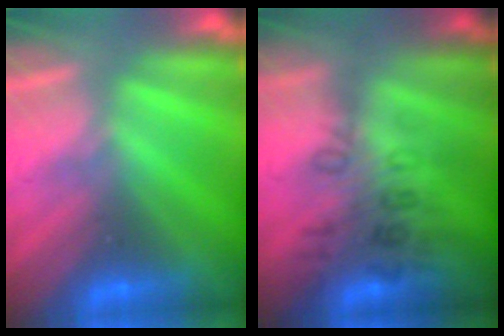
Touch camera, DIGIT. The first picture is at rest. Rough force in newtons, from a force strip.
{"total": 2.8}